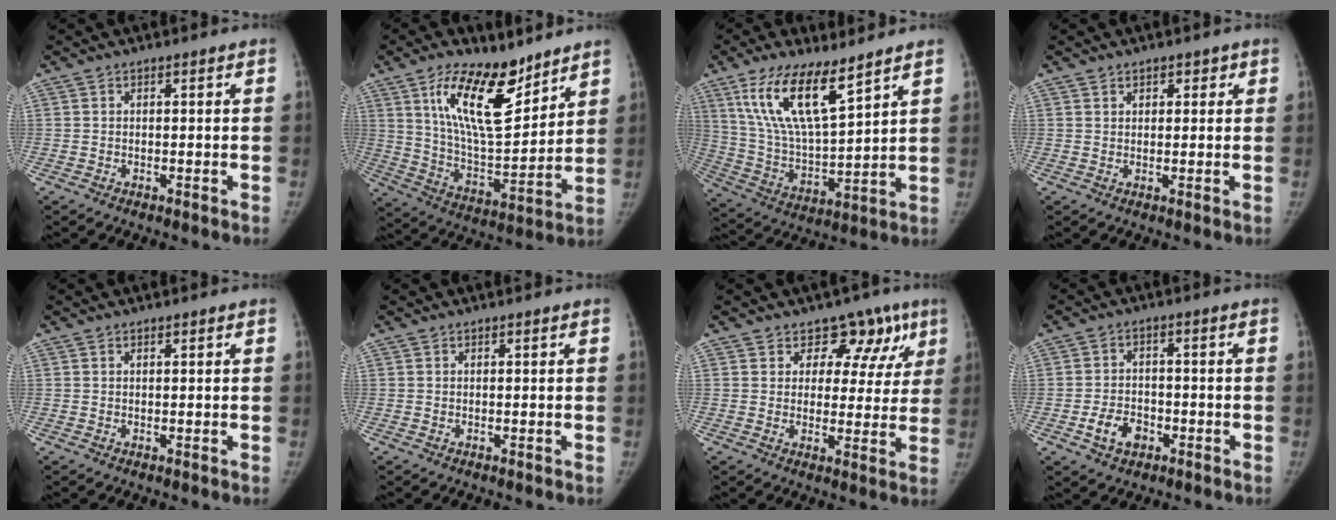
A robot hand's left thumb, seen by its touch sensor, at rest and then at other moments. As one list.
[{"total": 17.8, "force": [10.7, 7.2, 12.2], "torque": [-0.171, -0.071, 0.202]}, {"total": 15.8, "force": [9.6, 4.8, 11.6], "torque": [-0.206, -0.047, 0.196]}, {"total": 2.1, "force": [1.2, 1.5, 0.7], "torque": [0.013, -0.004, 0.014]}, {"total": 0.0}, {"total": 0.0}, {"total": 10.1, "force": [6.3, 7.2, 3.1], "torque": [0.023, -0.020, 0.068]}, {"total": 5.7, "force": [-2.6, 4.1, 3.1], "torque": [-0.042, 0.019, -0.041]}]